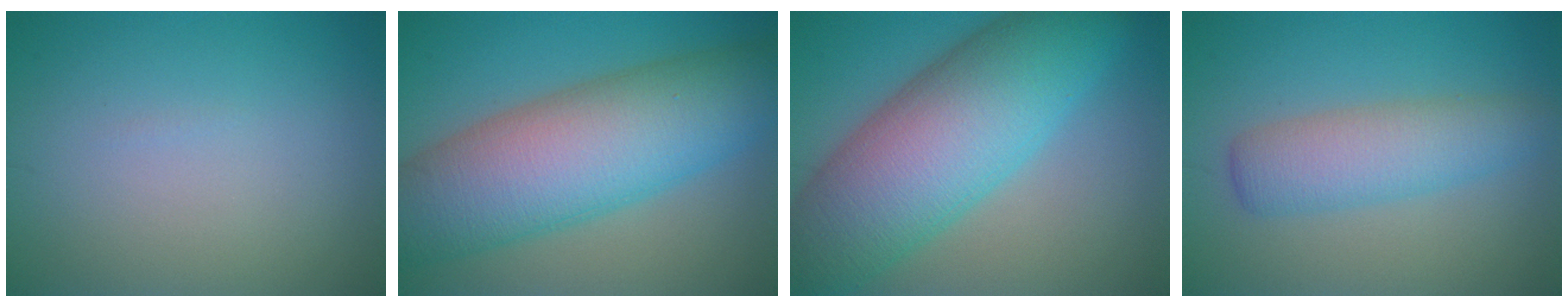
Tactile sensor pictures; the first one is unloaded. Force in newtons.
{"total": 12.7, "press": 12.7, "slide": 0.3}
{"total": 12.9, "press": 12.9, "slide": 0.4}
{"total": 4.5, "press": 4.5, "slide": 0.1}